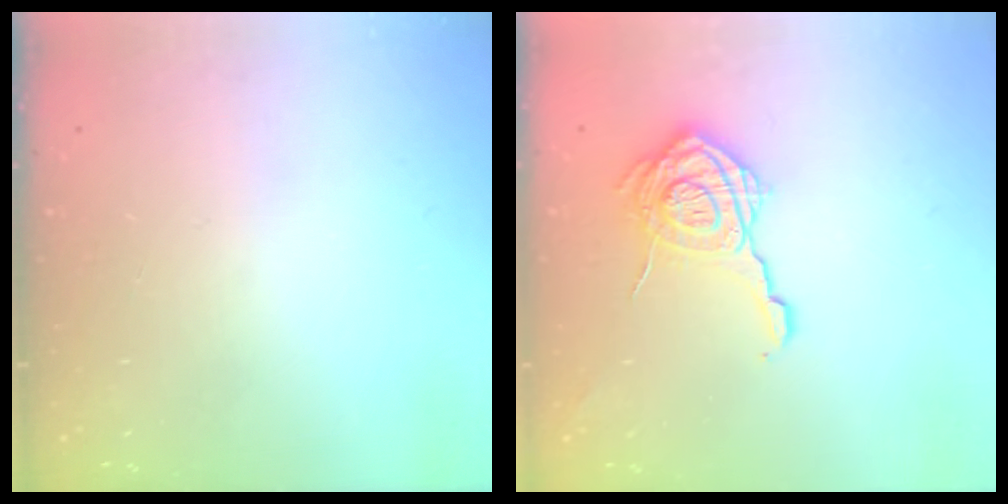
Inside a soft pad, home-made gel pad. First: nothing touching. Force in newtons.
{"total": 16.8, "press": 16.8, "slide": 0.5}